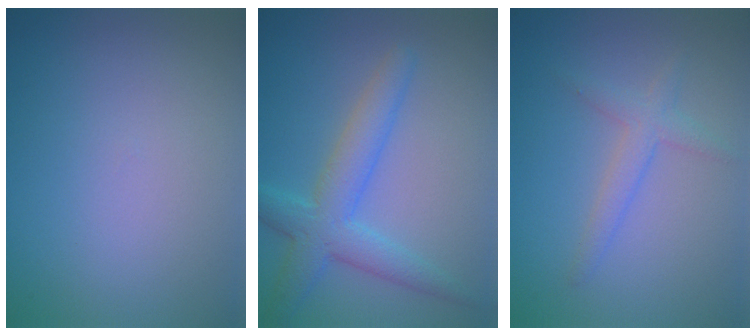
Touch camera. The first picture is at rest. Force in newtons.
{"total": 4.6, "press": 4.6, "slide": 0.2}
{"total": 2.0, "press": 2.0, "slide": 0.1}